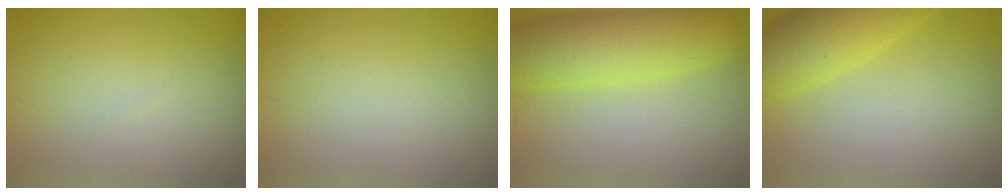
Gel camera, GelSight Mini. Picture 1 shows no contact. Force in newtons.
{"total": 0.0}
{"total": 7.8, "press": 7.8, "slide": 0.5}
{"total": 5.8, "press": 5.8, "slide": 0.2}